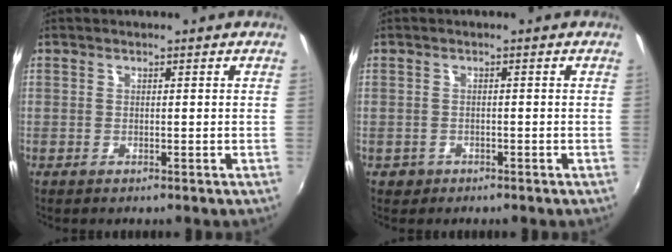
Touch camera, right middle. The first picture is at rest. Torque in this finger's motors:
{"motor_torque": [0.17, -0.17, 0.03, -0.01]}